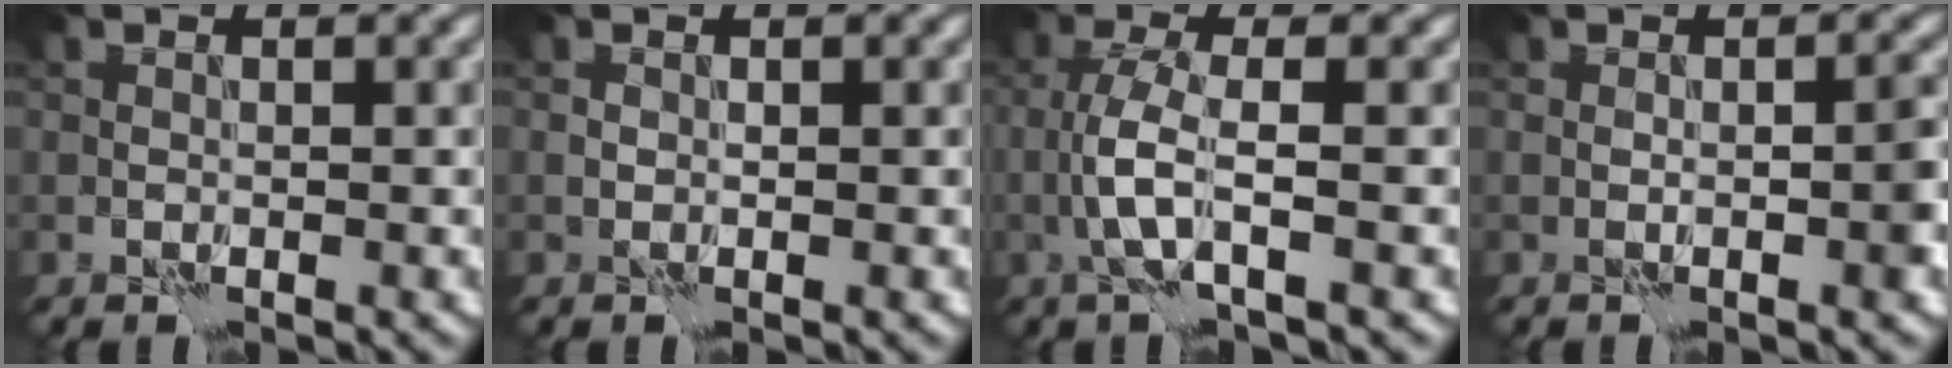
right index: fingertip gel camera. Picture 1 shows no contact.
{"total": 0.0}
{"total": 3.4, "force": [-0.6, 0.8, 3.3], "torque": [-0.074, 0.004, -0.018]}
{"total": 1.6, "force": [-0.2, 0.3, 1.5], "torque": [-0.026, 0.002, -0.004]}